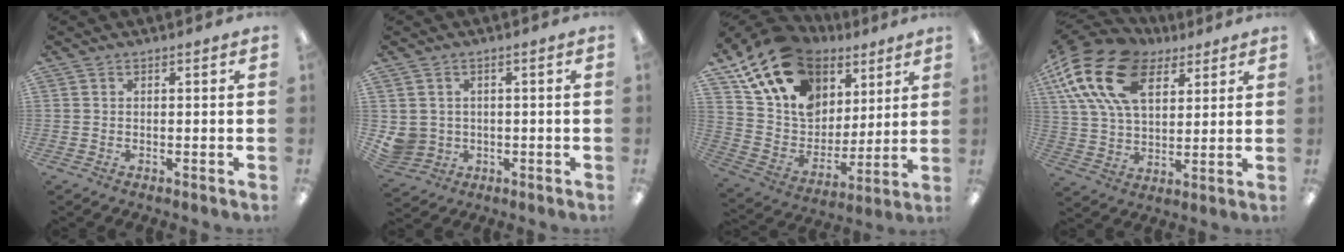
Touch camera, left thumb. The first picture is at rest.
{"total": 4.4, "force": [-0.1, 4.3, 0.7], "torque": [-0.029, -0.001, -0.001]}
{"total": 18.1, "force": [11.5, 11.9, 7.2], "torque": [-0.147, -0.067, 0.214]}
{"total": 20.1, "force": [9.8, 12.1, 12.7], "torque": [-0.274, -0.034, 0.176]}